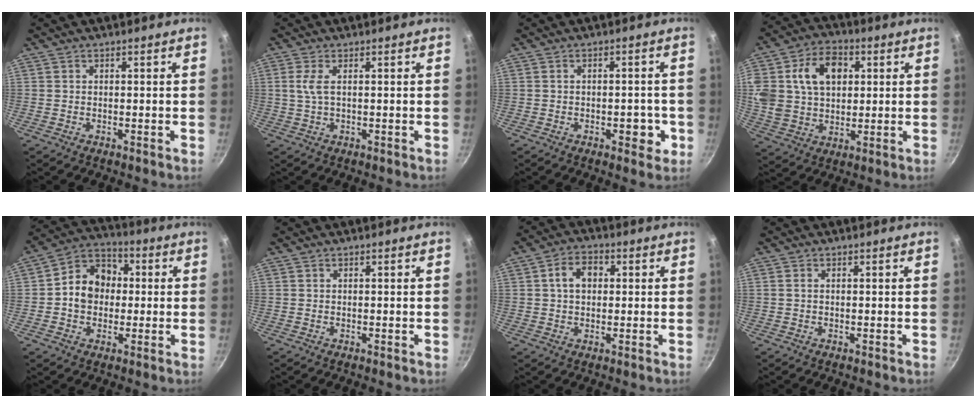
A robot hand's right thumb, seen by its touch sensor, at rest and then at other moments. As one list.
[{"total": 3.2, "force": [0.5, 1.1, 2.9], "torque": [-0.068, 0.003, 0.011]}, {"total": 4.5, "force": [-1.5, 2.5, 3.5], "torque": [-0.025, 0.011, -0.017]}, {"total": 18.8, "force": [4.7, 13.9, 11.7], "torque": [-0.222, 0.020, 0.083]}, {"total": 11.1, "force": [0.1, 9.1, 6.3], "torque": [-0.065, 0.026, -0.019]}, {"total": 0.0}, {"total": 6.0, "force": [1.0, 4.3, 4.0], "torque": [-0.048, 0.013, 0.010]}, {"total": 0.7, "force": [0.1, 0.5, 0.6], "torque": [-0.011, 0.002, 0.000]}]